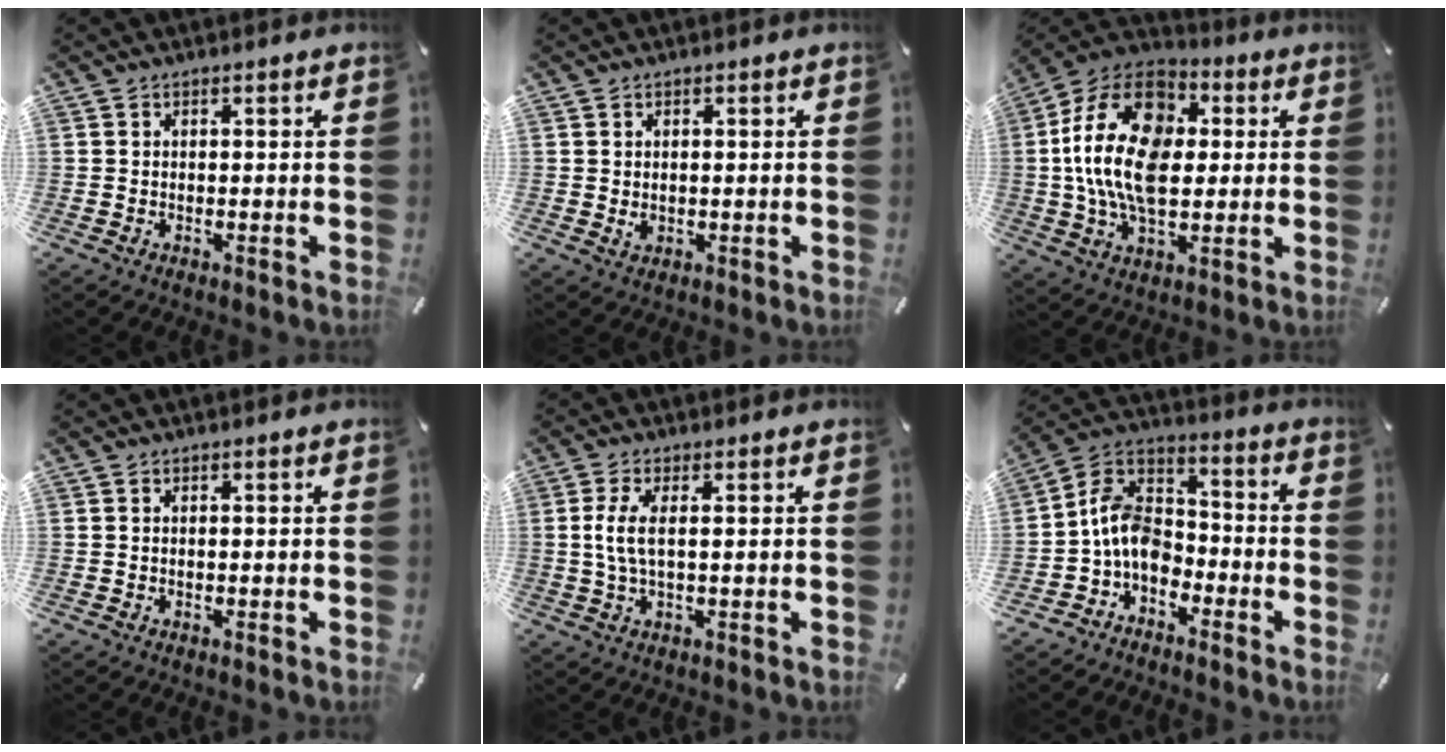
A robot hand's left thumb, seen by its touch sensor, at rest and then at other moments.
{"total": 1.3, "force": [0.2, 1.0, 0.7], "torque": [-0.007, 0.000, 0.001]}
{"total": 20.6, "force": [1.2, 14.2, 14.9], "torque": [-0.303, 0.011, 0.016]}
{"total": 0.0}
{"total": 5.5, "force": [0.6, 1.6, 5.2], "torque": [-0.114, -0.005, 0.007]}
{"total": 9.7, "force": [-4.6, 6.9, 5.1], "torque": [-0.122, 0.020, -0.093]}